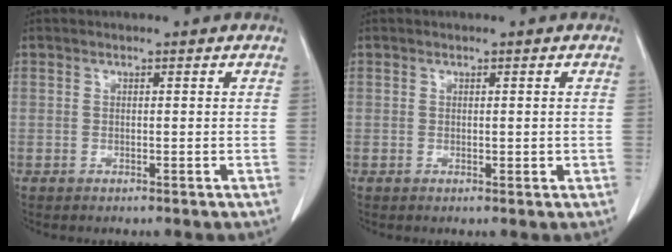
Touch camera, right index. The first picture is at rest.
{"total": 1.1, "force": [0.0, 0.6, 0.9], "torque": [-0.012, -0.003, 0.002]}